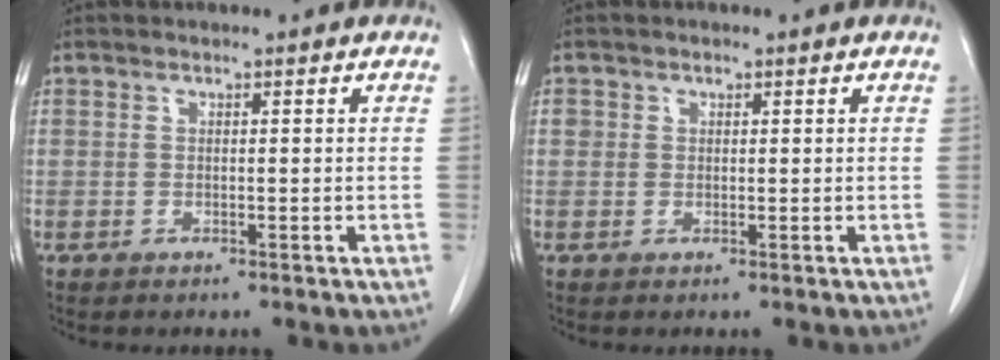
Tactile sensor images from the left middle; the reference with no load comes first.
{"total": 1.2, "force": [0.4, 1.1, 0.3], "torque": [0.001, 0.004, 0.004]}